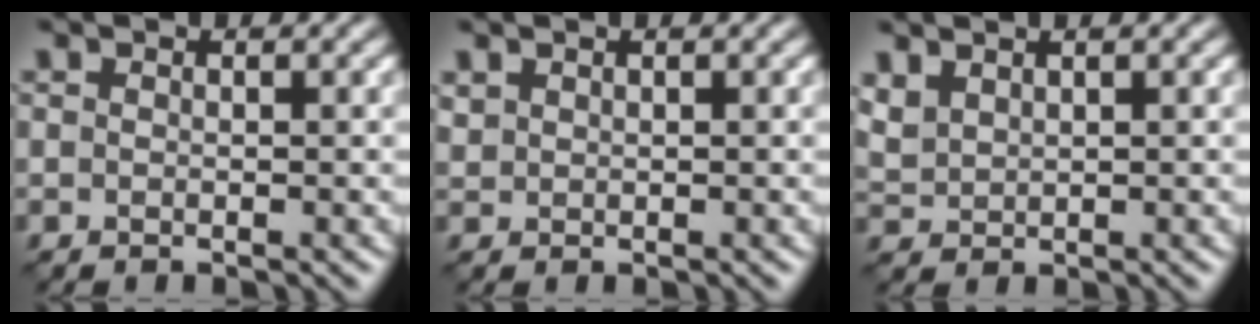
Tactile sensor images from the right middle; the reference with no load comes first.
{"total": 0.6, "force": [0.4, 0.4, -0.2], "torque": [0.003, 0.001, 0.010]}
{"total": 1.5, "force": [1.2, 0.8, 0.5], "torque": [-0.019, 0.001, 0.030]}